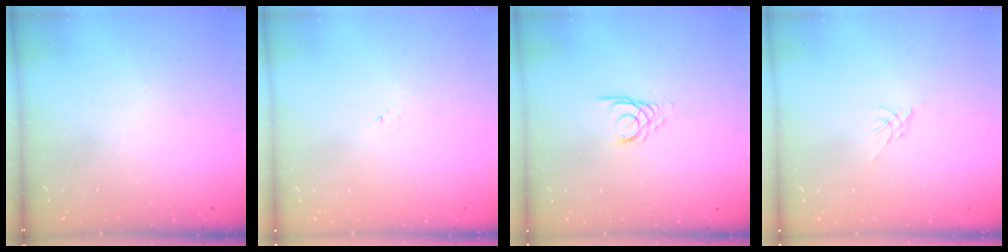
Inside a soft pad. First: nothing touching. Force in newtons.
{"total": 1.2, "press": 1.1, "slide": 0.2}
{"total": 4.8, "press": 4.8, "slide": 0.3}
{"total": 0.0}